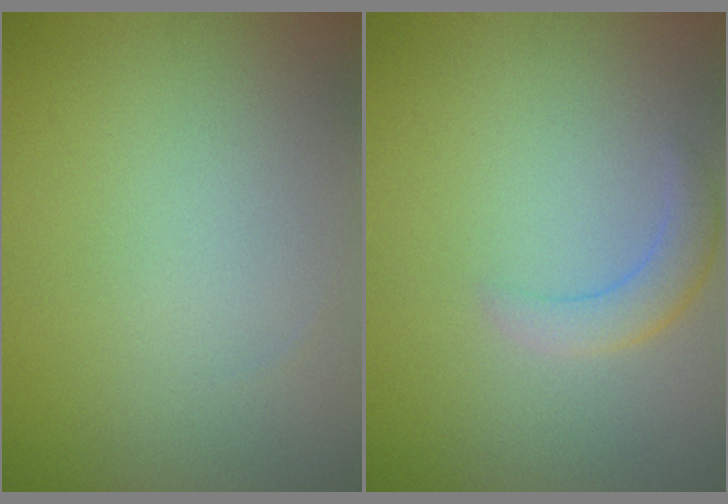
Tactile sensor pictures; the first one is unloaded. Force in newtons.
{"total": 2.4, "press": 2.4, "slide": 0.2}